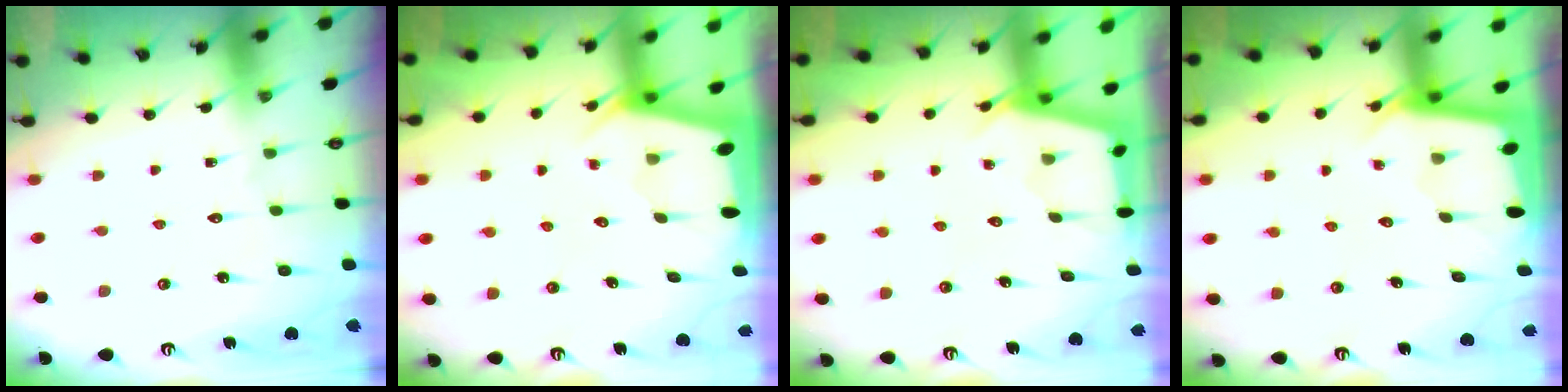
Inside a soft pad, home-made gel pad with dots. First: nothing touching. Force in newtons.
{"total": 2.0, "press": 2.0, "slide": 0.3}
{"total": 2.6, "press": 2.6, "slide": 0.3}
{"total": 2.1, "press": 2.1, "slide": 0.2}